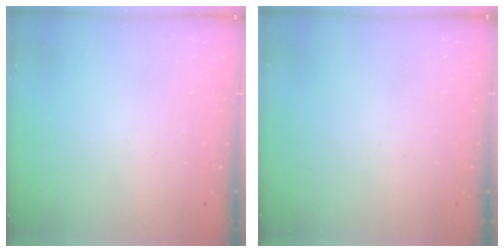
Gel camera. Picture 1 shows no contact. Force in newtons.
{"total": 0.0}